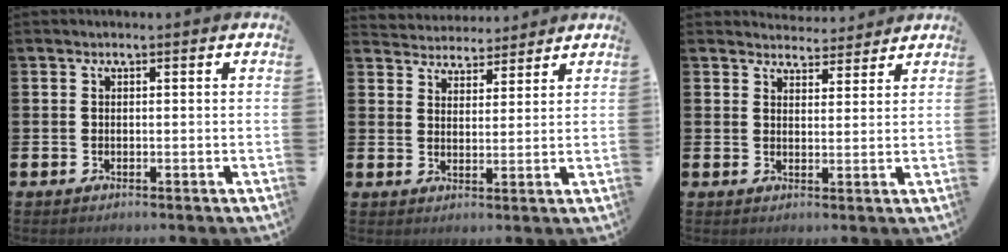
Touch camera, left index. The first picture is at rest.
{"total": 4.1, "force": [4.0, 1.1, -0.6], "torque": [-0.011, -0.020, 0.073]}
{"total": 3.7, "force": [3.6, 0.9, -0.3], "torque": [0.007, -0.020, 0.064]}